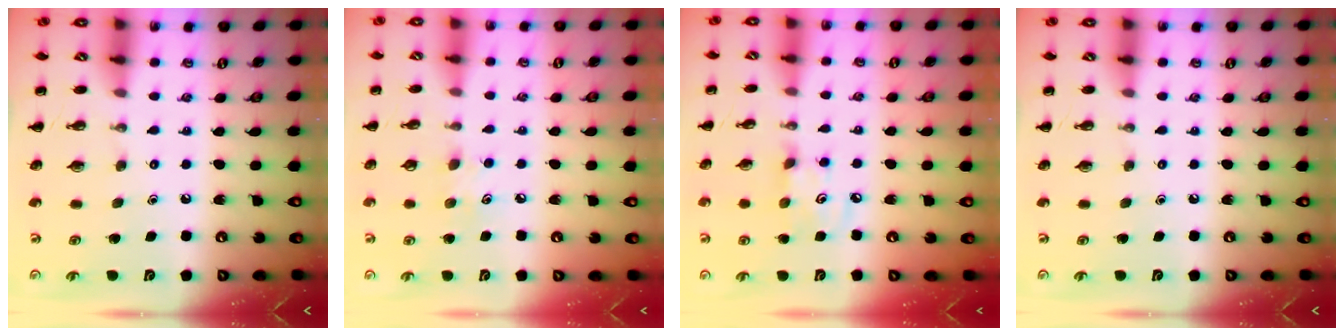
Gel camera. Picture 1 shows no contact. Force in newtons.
{"total": 5.2, "press": 5.1, "slide": 1.3}
{"total": 3.7, "press": 3.7, "slide": 0.7}
{"total": 0.0}